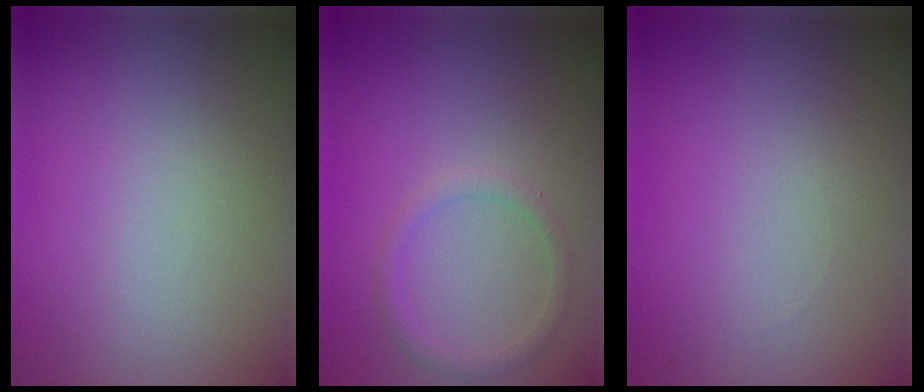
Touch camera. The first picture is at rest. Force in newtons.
{"total": 1.4, "press": 1.4, "slide": 0.2}
{"total": 0.0}